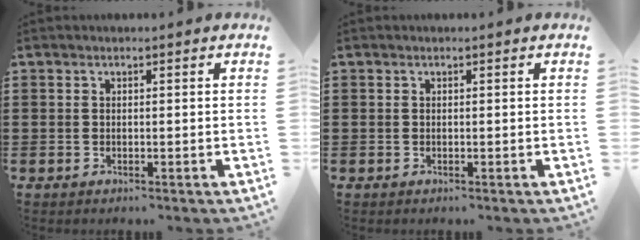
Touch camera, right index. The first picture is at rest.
{"total": 0.0}